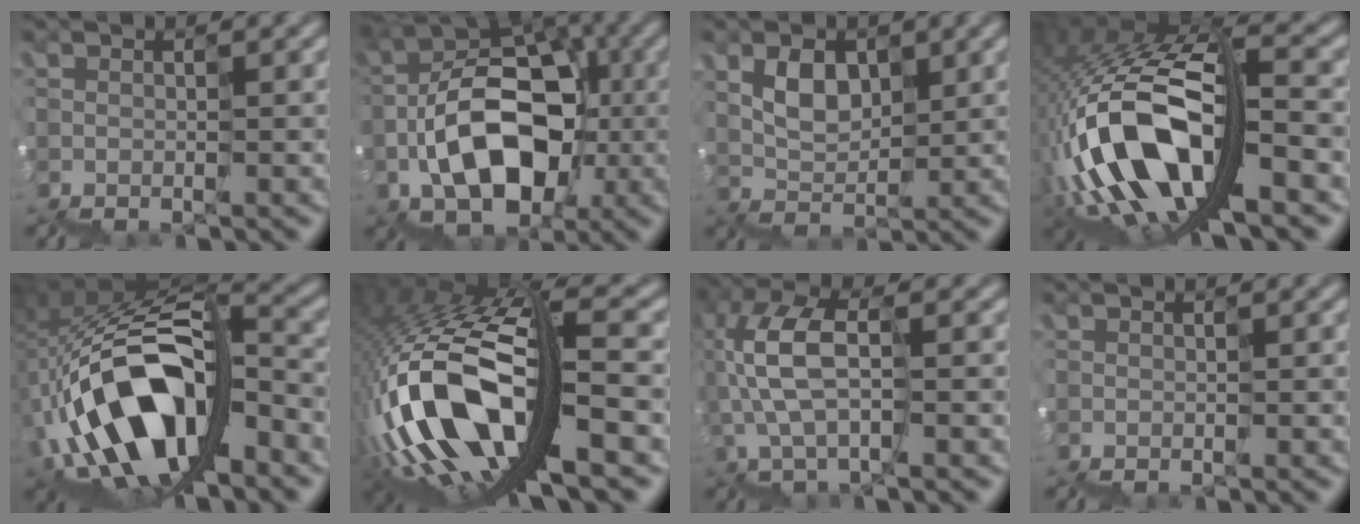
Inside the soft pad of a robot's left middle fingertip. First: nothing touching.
{"total": 9.1, "force": [-2.4, 6.2, 6.2], "torque": [-0.111, 0.027, -0.055]}
{"total": 2.0, "force": [1.7, 0.9, -0.6], "torque": [-0.007, 0.018, 0.035]}
{"total": 11.5, "force": [-4.4, 5.1, 9.3], "torque": [-0.210, 0.021, -0.073]}
{"total": 11.5, "force": [-4.7, 5.3, 9.1], "torque": [-0.179, 0.028, -0.084]}
{"total": 13.4, "force": [-3.8, 5.5, 11.6], "torque": [-0.263, 0.017, -0.056]}
{"total": 4.7, "force": [1.2, 1.6, 4.3], "torque": [-0.122, 0.031, 0.021]}
{"total": 0.0}